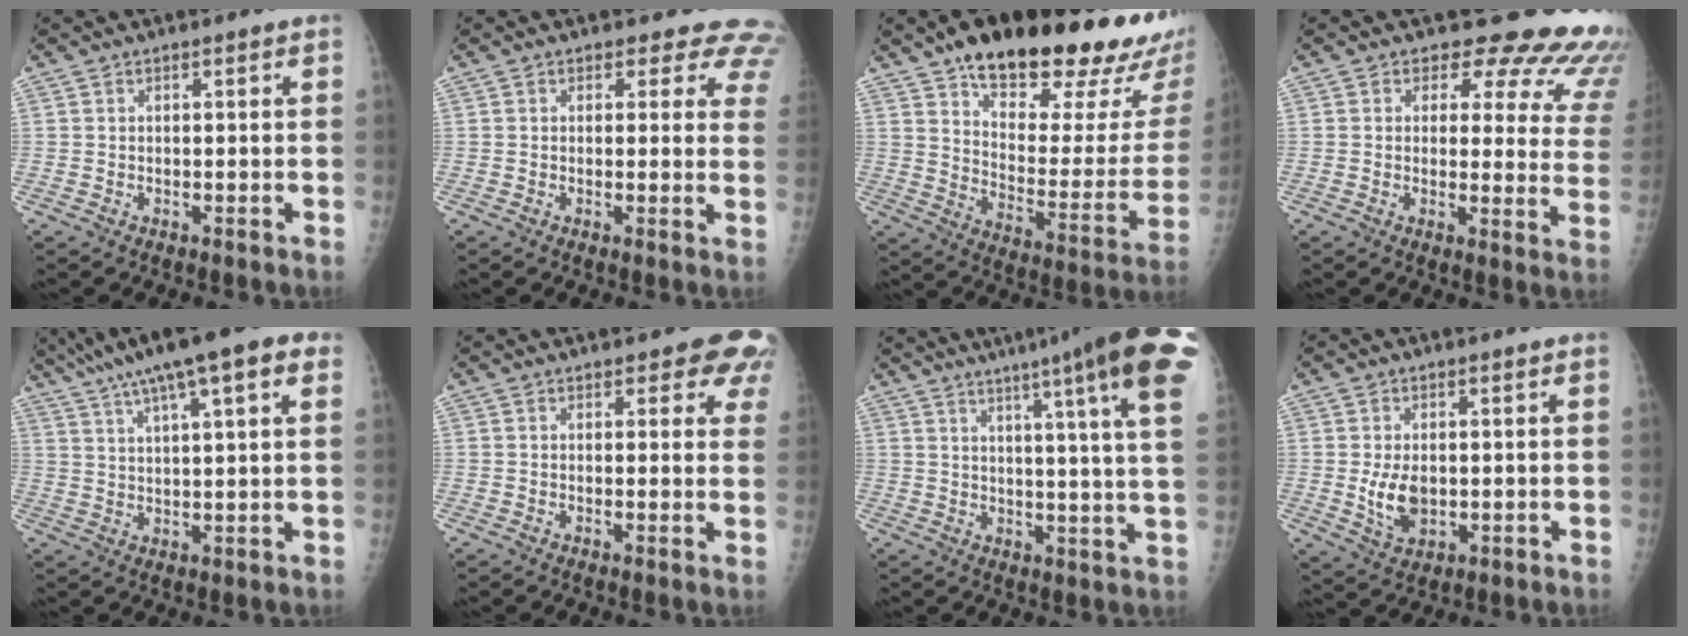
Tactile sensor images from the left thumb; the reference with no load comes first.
{"total": 7.0, "force": [6.0, 3.5, 0.8], "torque": [0.042, -0.021, 0.038]}
{"total": 31.8, "force": [20.8, 11.1, 21.2], "torque": [-0.270, -0.061, 0.295]}
{"total": 18.4, "force": [15.5, 7.4, 6.5], "torque": [-0.027, -0.112, 0.147]}
{"total": 18.3, "force": [11.0, 4.2, 14.0], "torque": [-0.231, 0.023, 0.172]}
{"total": 6.0, "force": [4.7, 2.8, 2.6], "torque": [0.011, -0.021, 0.034]}
{"total": 22.6, "force": [13.8, 1.3, 17.9], "torque": [-0.231, -0.045, 0.162]}
{"total": 6.3, "force": [-0.1, 4.1, 4.8], "torque": [-0.078, -0.011, 0.011]}